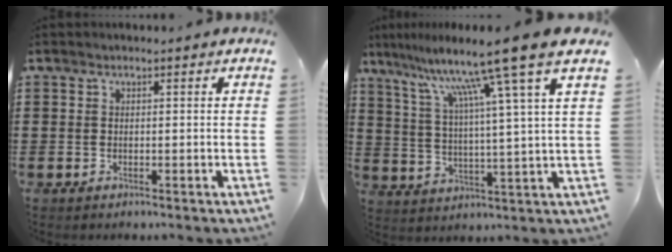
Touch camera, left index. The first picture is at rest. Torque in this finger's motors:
{"motor_torque": [2.14, 0.00, 0.52, 0.21]}